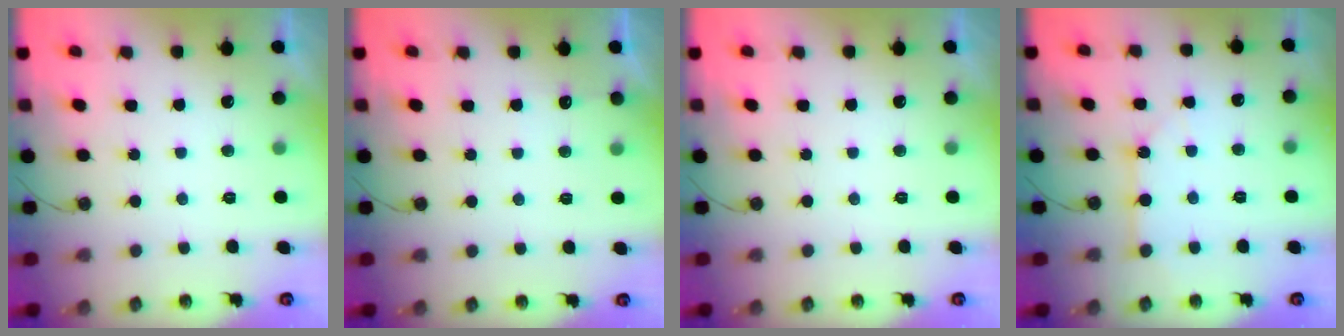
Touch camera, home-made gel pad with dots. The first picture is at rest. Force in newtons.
{"total": 3.0, "press": 3.0, "slide": 0.5}
{"total": 0.0}
{"total": 3.9, "press": 3.9, "slide": 0.3}